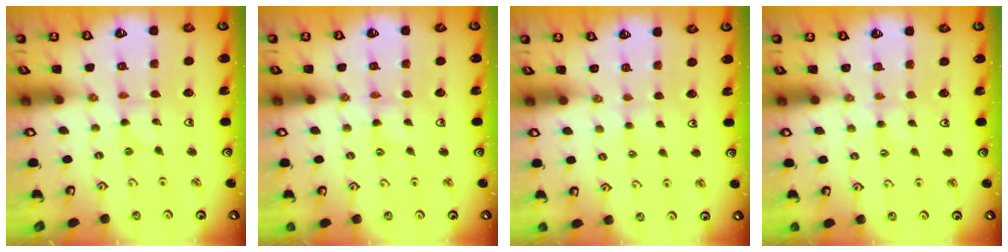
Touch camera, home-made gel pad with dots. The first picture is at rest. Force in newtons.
{"total": 1.7, "press": 1.7, "slide": 0.3}
{"total": 2.2, "press": 2.2, "slide": 0.5}
{"total": 1.9, "press": 1.9, "slide": 0.3}